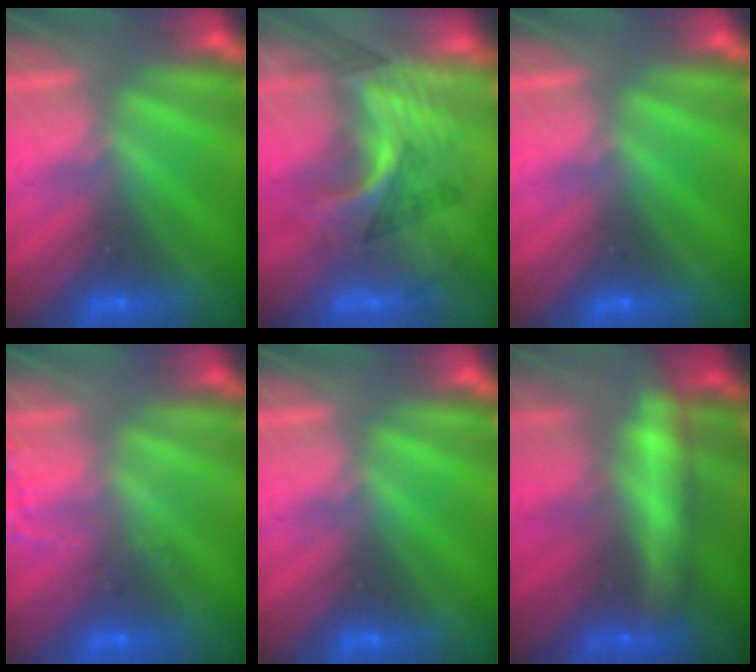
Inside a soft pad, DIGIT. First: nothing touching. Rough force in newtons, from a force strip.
{"total": 3.0}
{"total": 0.0}
{"total": 1.7}
{"total": 0.0}
{"total": 9.8}